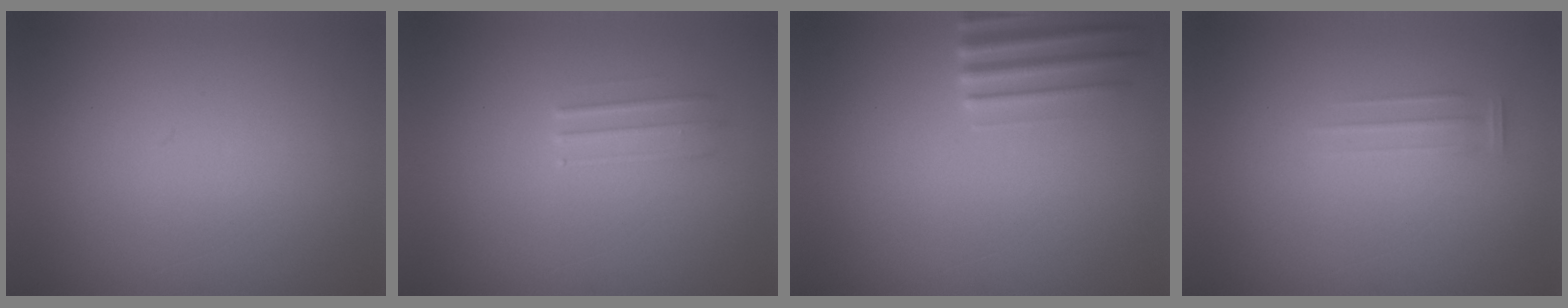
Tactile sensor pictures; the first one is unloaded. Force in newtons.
{"total": 2.7}
{"total": 2.8}
{"total": 1.2}